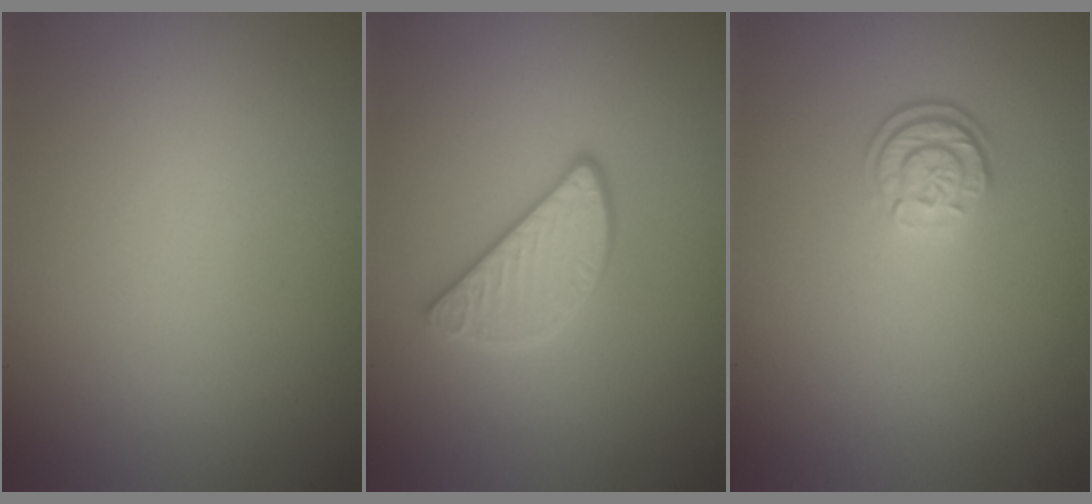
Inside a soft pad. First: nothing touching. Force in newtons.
{"total": 3.1, "press": 2.8, "slide": 1.4}
{"total": 2.4, "press": 1.9, "slide": 1.5}